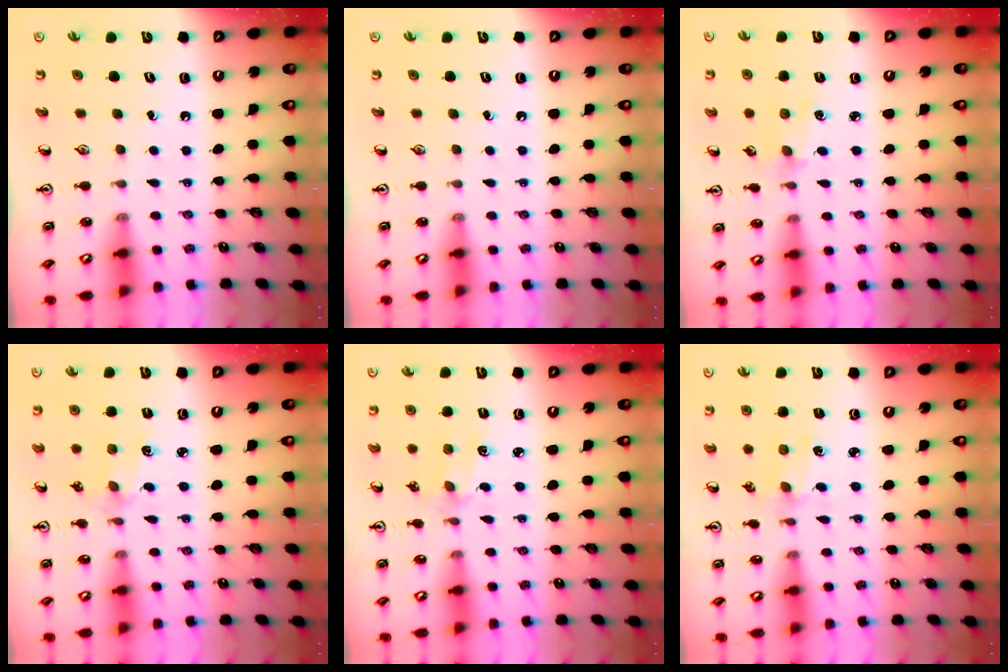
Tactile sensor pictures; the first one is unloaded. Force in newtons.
{"total": 0.0}
{"total": 2.8, "press": 2.8, "slide": 0.4}
{"total": 2.5, "press": 2.4, "slide": 0.3}
{"total": 2.5, "press": 2.4, "slide": 0.3}
{"total": 0.0}